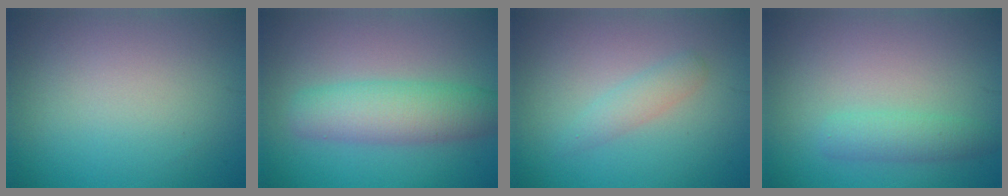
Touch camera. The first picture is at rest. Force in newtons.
{"total": 5.1, "press": 5.1, "slide": 0.1}
{"total": 1.7, "press": 1.7, "slide": 0.0}
{"total": 2.2, "press": 2.2, "slide": 0.1}